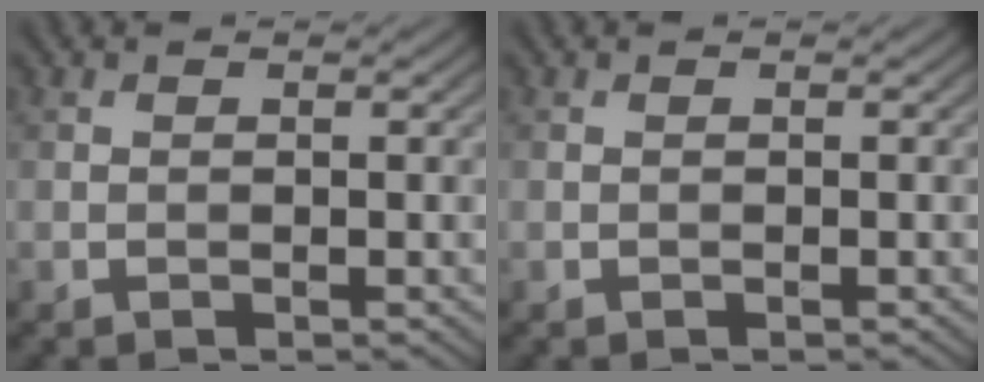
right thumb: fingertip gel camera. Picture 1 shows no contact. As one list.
[{"total": 0.0}]